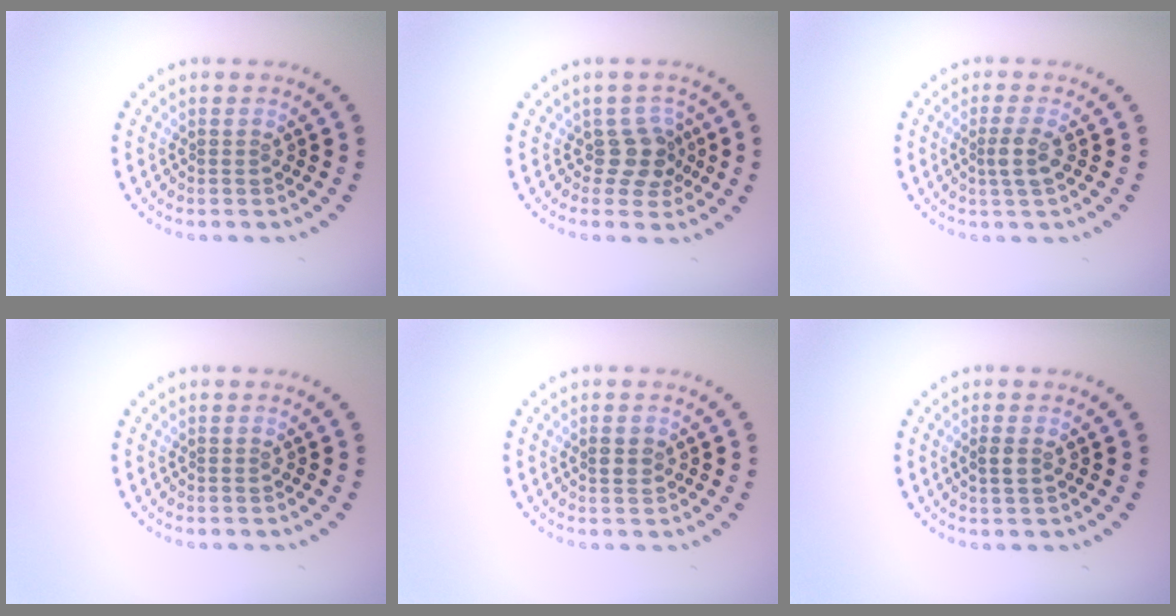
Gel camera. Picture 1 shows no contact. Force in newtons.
{"total": 2.6, "press": 2.0, "slide": 1.6}
{"total": 1.9, "press": 1.5, "slide": 1.2}
{"total": 0.0}
{"total": 1.3, "press": 1.3, "slide": 0.2}
{"total": 1.2, "press": 1.2, "slide": 0.3}